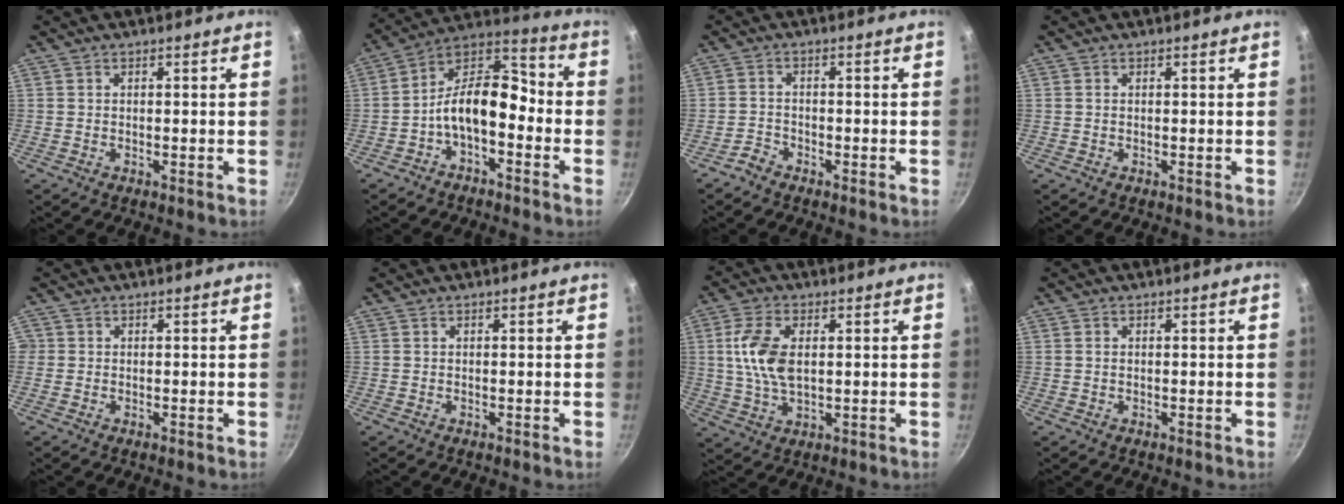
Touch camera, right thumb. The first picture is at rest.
{"total": 12.6, "force": [-3.9, 7.0, 9.7], "torque": [-0.145, 0.067, -0.085]}
{"total": 2.2, "force": [-1.9, 1.1, 0.4], "torque": [-0.007, 0.021, -0.038]}
{"total": 0.0}
{"total": 0.9, "force": [-0.1, 0.8, 0.1], "torque": [0.005, 0.002, -0.004]}
{"total": 0.0}
{"total": 9.5, "force": [1.4, 5.3, 7.8], "torque": [-0.152, 0.000, 0.028]}
{"total": 0.6, "force": [0.1, 0.5, 0.4], "torque": [-0.006, 0.003, 0.002]}